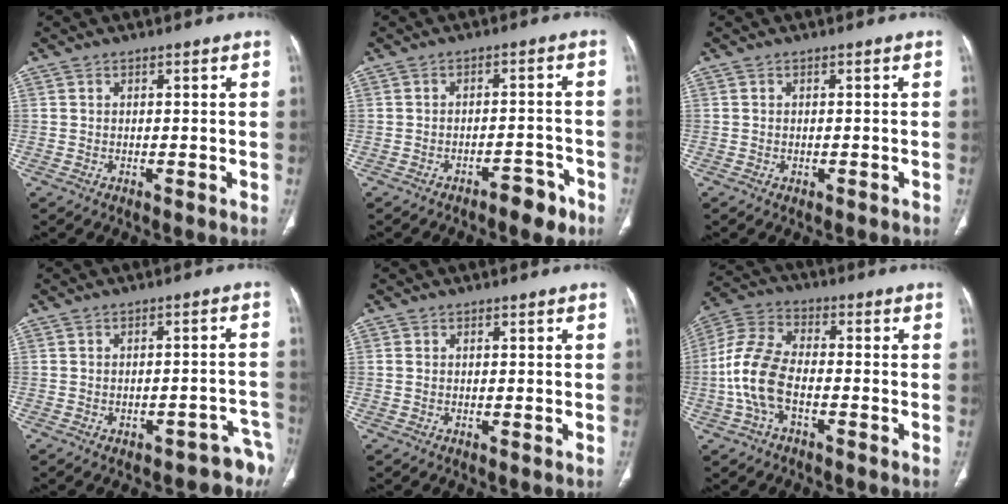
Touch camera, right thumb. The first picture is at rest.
{"total": 4.9, "force": [-3.4, 2.0, 2.9], "torque": [-0.028, 0.030, -0.043]}
{"total": 0.6, "force": [-0.3, 0.4, 0.3], "torque": [-0.005, 0.000, -0.001]}
{"total": 6.2, "force": [-4.4, 3.3, 2.9], "torque": [-0.002, 0.063, -0.053]}
{"total": 0.6, "force": [0.1, 0.3, 0.4], "torque": [-0.015, 0.009, 0.007]}
{"total": 11.4, "force": [-2.7, 6.3, 9.1], "torque": [-0.200, 0.032, -0.059]}